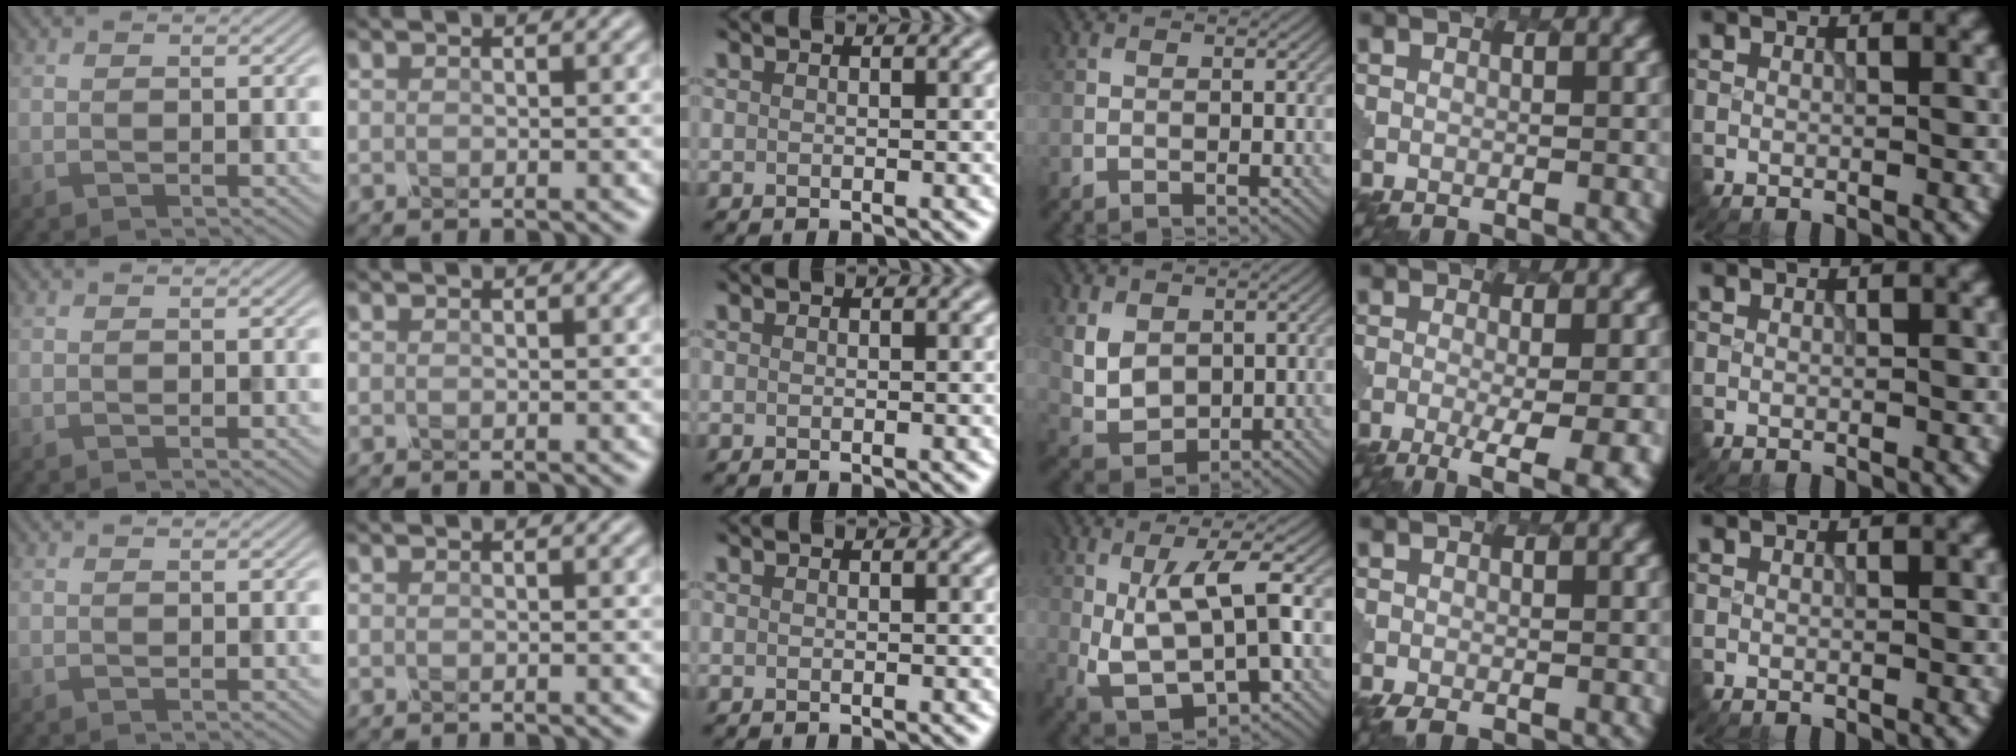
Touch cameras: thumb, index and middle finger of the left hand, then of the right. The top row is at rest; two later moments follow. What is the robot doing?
{"motion": "dispense", "object": "pipette"}